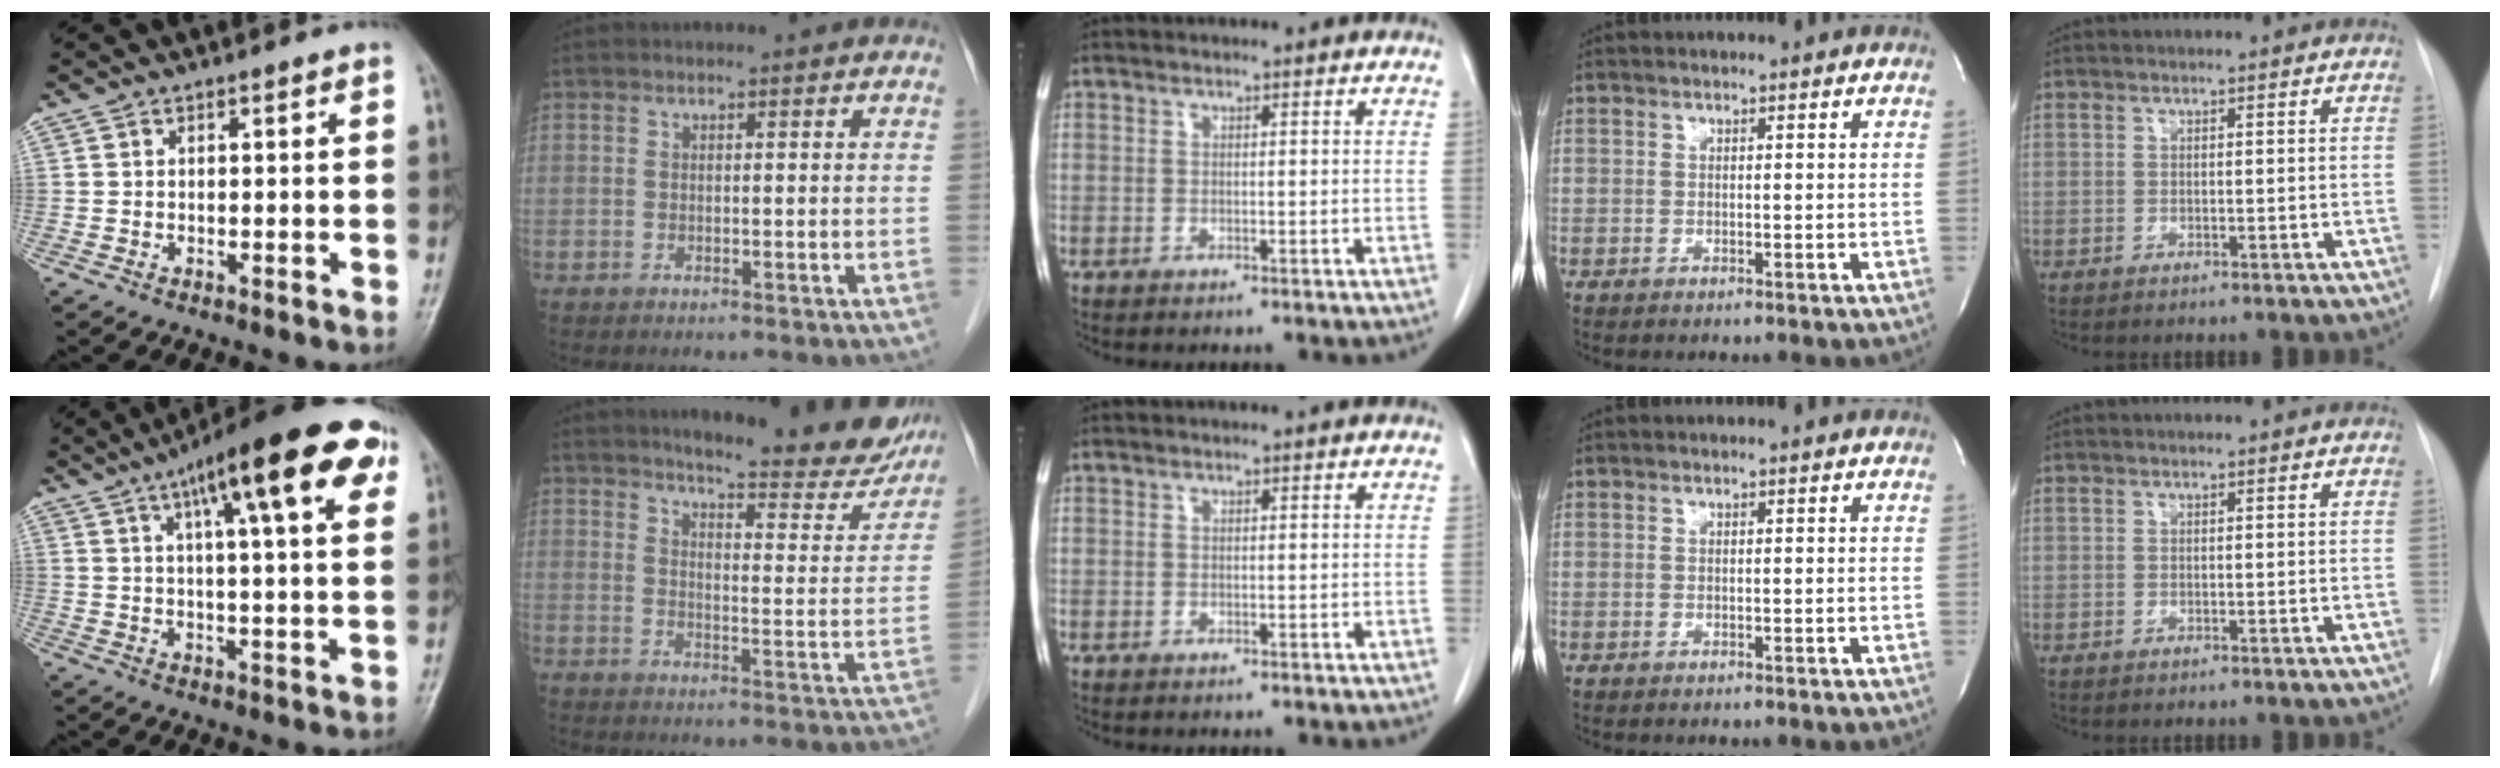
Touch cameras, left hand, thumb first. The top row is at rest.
{"thumb": {"total": 19.5, "force": [9.2, 4.6, 16.6], "torque": [-0.225, 0.006, 0.126]}, "index": {"total": 18.1, "force": [16.2, 3.0, 7.6], "torque": [-0.087, -0.047, 0.189]}}